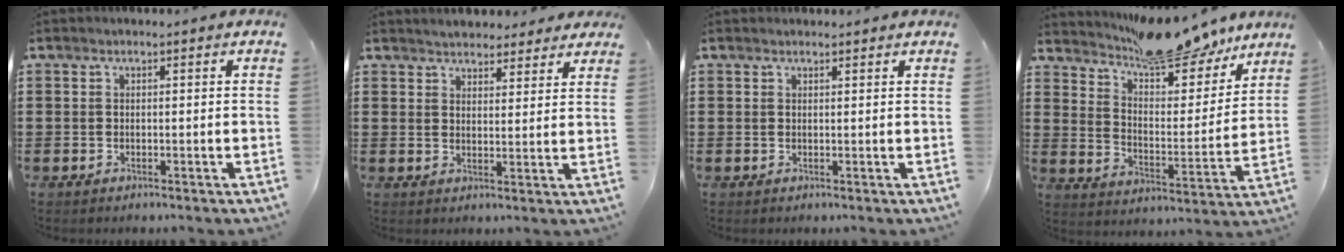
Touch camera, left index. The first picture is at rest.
{"total": 3.2, "force": [3.1, 0.7, 0.1], "torque": [-0.012, -0.005, 0.058]}
{"total": 0.7, "force": [0.7, 0.2, 0.1], "torque": [-0.003, 0.001, 0.015]}
{"total": 13.3, "force": [11.9, 2.4, 5.3], "torque": [-0.104, -0.079, 0.208]}